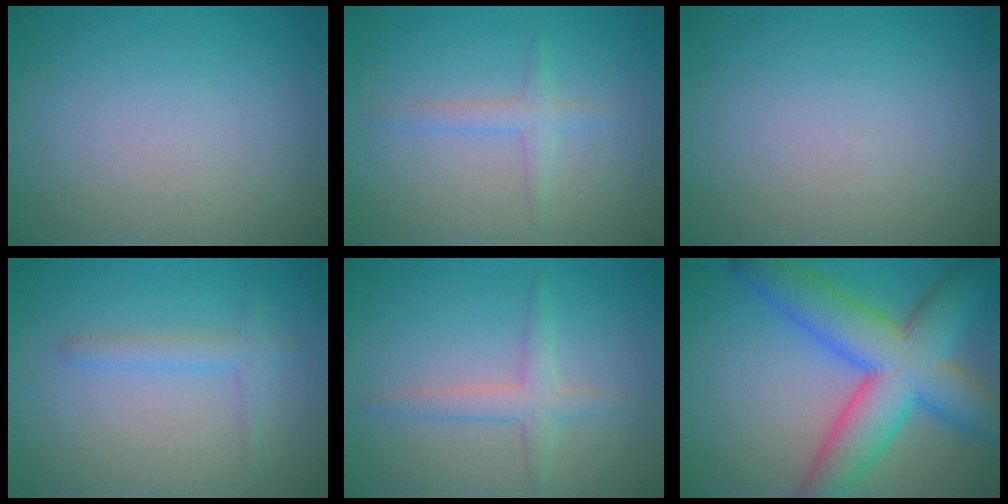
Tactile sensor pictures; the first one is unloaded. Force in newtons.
{"total": 1.6, "press": 1.6, "slide": 0.1}
{"total": 0.0}
{"total": 1.7, "press": 1.7, "slide": 0.1}
{"total": 2.2, "press": 2.2, "slide": 0.0}
{"total": 11.0, "press": 11.0, "slide": 0.3}